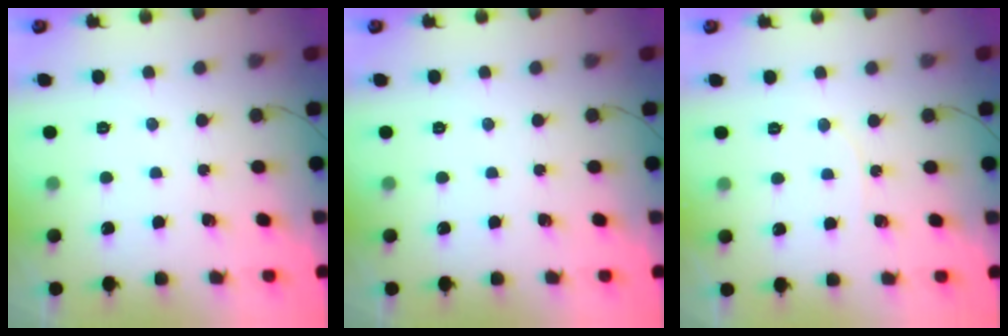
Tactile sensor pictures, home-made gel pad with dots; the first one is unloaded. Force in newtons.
{"total": 0.0}
{"total": 3.9, "press": 3.9, "slide": 0.6}